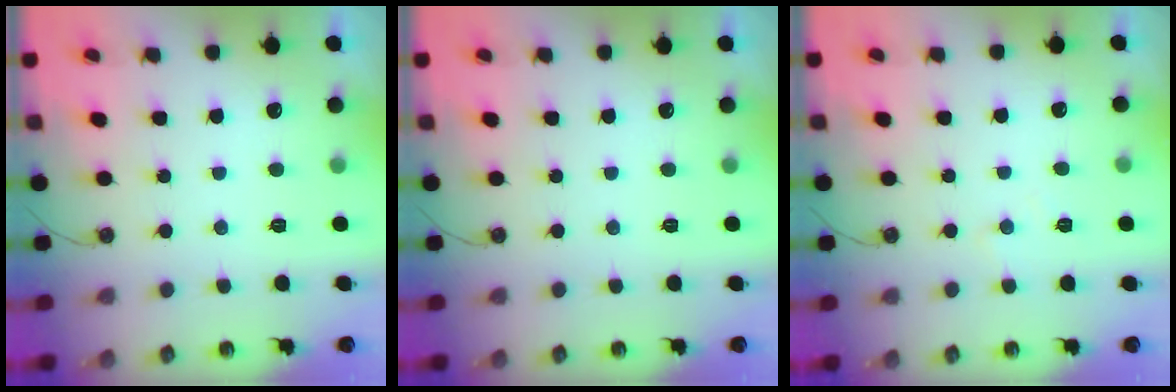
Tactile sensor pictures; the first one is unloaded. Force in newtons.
{"total": 0.0}
{"total": 5.8, "press": 5.7, "slide": 0.9}